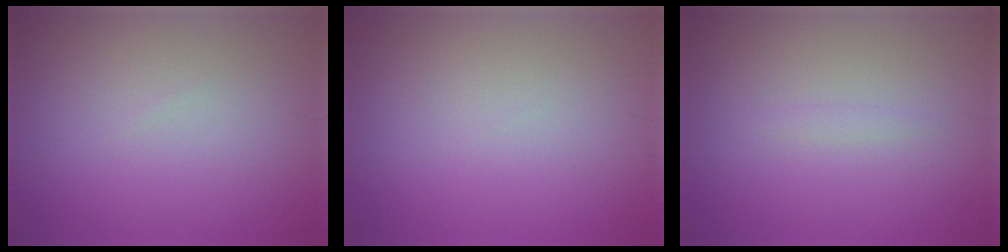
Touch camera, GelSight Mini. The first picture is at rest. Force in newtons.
{"total": 0.0}
{"total": 0.6, "press": 0.6, "slide": 0.0}